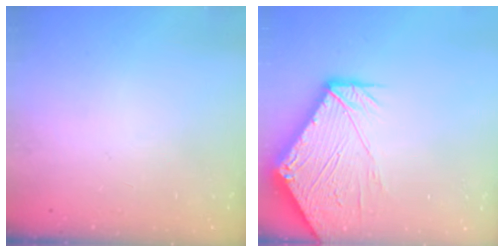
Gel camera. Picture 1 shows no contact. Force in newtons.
{"total": 17.6, "press": 17.4, "slide": 2.3}